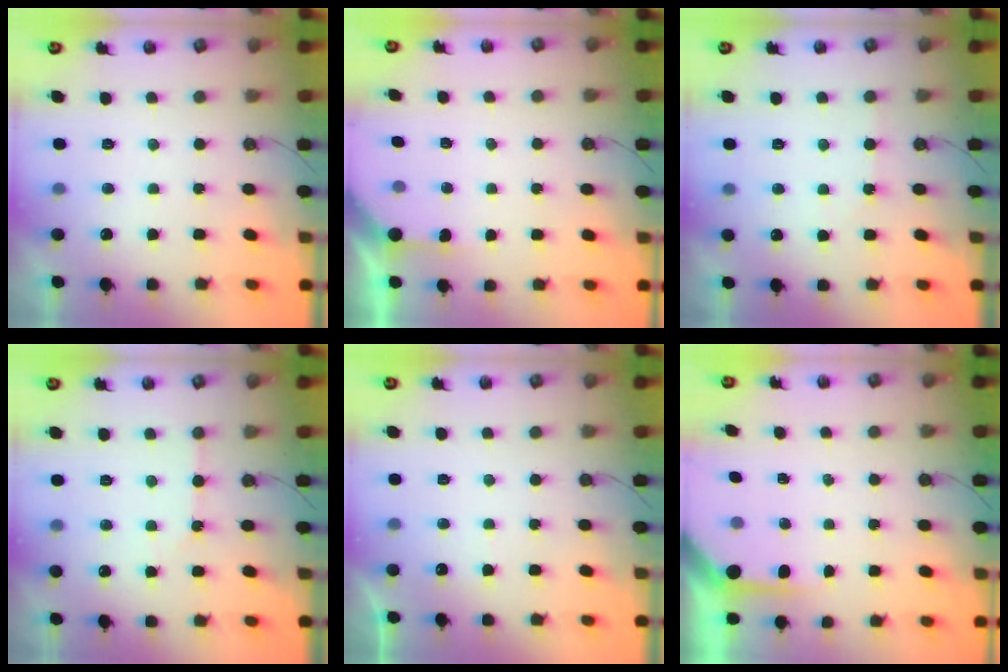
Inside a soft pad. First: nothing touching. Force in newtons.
{"total": 2.4, "press": 2.4, "slide": 0.3}
{"total": 1.5, "press": 1.4, "slide": 0.3}
{"total": 5.5, "press": 5.4, "slide": 0.9}
{"total": 2.8, "press": 2.8, "slide": 0.5}
{"total": 3.8, "press": 3.8, "slide": 0.2}